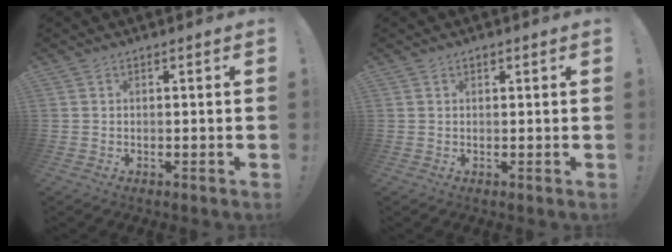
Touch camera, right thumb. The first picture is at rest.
{"total": 0.7, "force": [0.3, 0.6, 0.2], "torque": [0.004, -0.002, 0.005]}